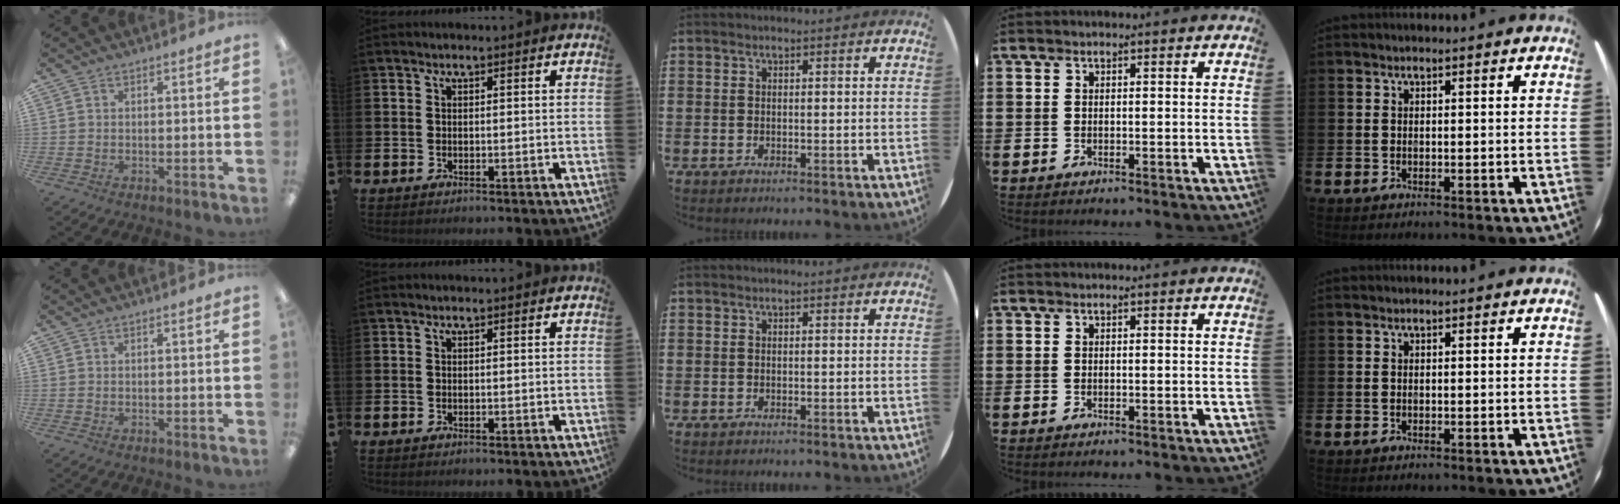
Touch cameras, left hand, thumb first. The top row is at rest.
{}